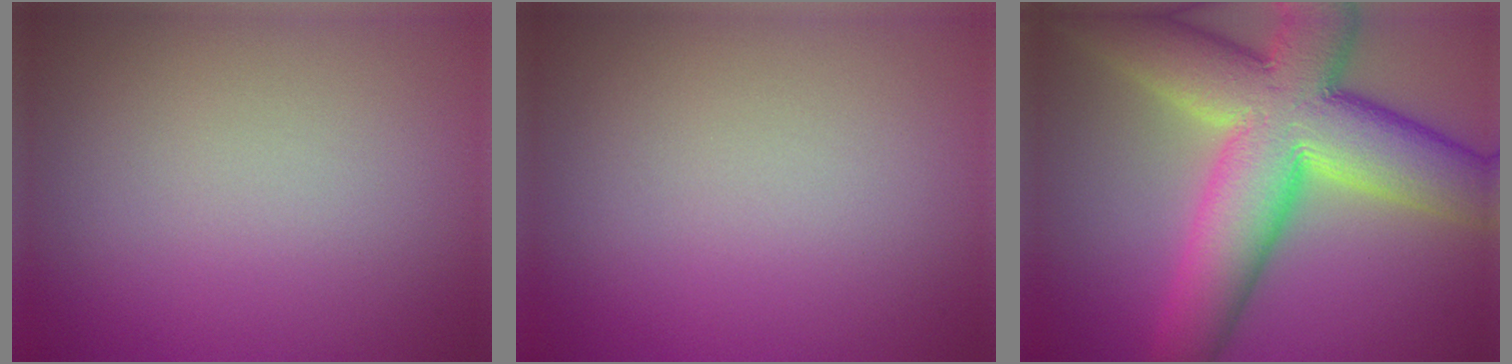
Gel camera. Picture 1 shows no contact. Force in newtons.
{"total": 0.0}
{"total": 13.7, "press": 13.7, "slide": 0.9}